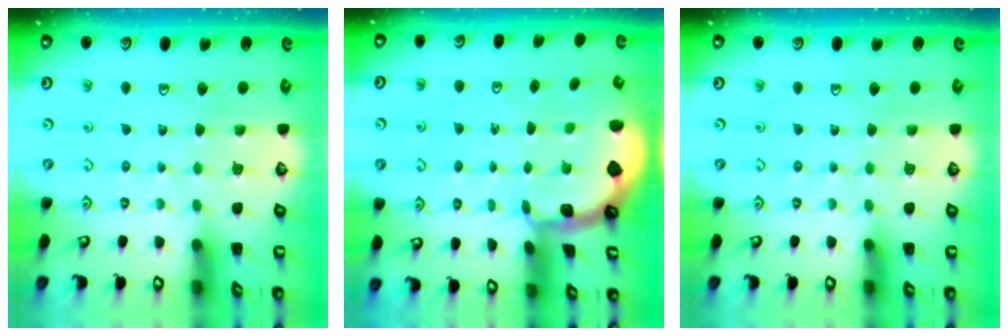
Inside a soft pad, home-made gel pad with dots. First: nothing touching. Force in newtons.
{"total": 1.1, "press": 1.0, "slide": 0.4}
{"total": 0.0}